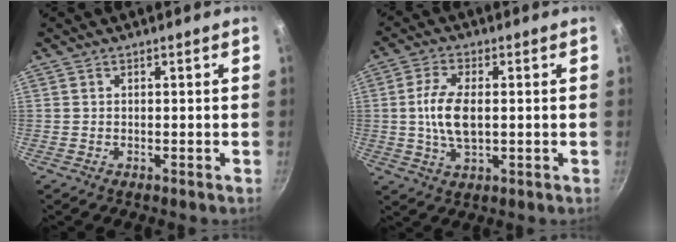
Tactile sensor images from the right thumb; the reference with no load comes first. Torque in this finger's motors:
{"motor_torque": [-0.70, 0.50, 0.98, -0.02, 0.15]}